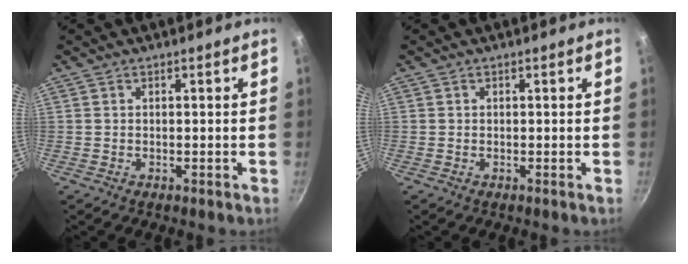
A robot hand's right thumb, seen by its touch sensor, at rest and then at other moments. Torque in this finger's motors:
{"motor_torque": [-0.03, -0.28, -0.52, 0.11, -0.03]}